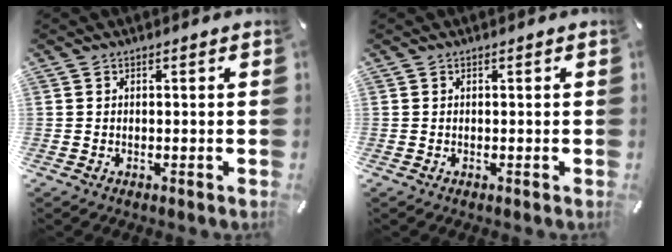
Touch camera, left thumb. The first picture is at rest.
{"total": 0.0}